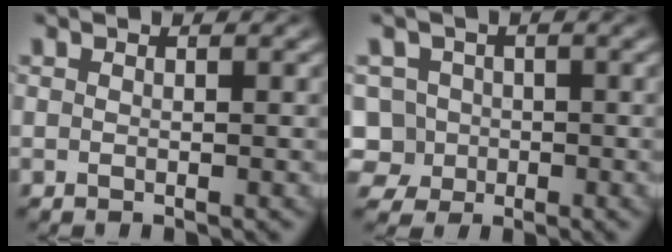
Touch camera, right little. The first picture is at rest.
{"total": 9.1, "force": [-2.4, 8.3, 2.6], "torque": [-0.081, -0.054, -0.031]}